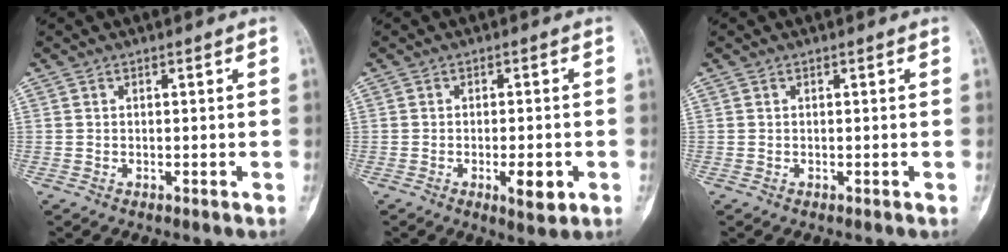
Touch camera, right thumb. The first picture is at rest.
{"total": 5.1, "force": [-1.7, 1.7, 4.5], "torque": [-0.066, -0.002, -0.017]}
{"total": 0.0}